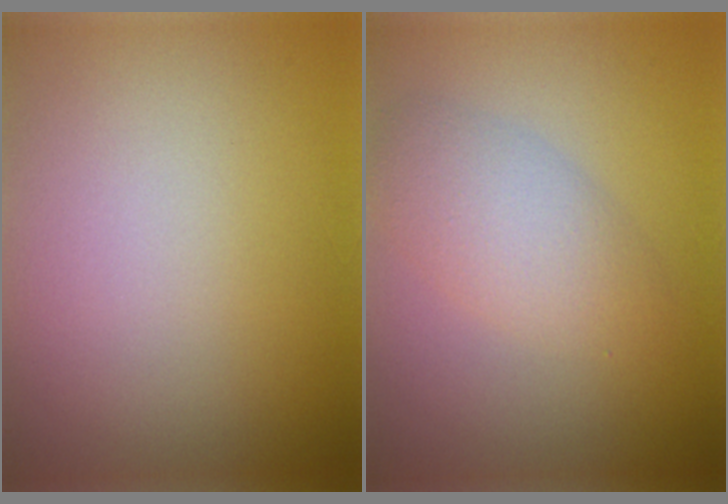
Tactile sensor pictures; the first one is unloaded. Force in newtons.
{"total": 3.6, "press": 3.6, "slide": 0.1}